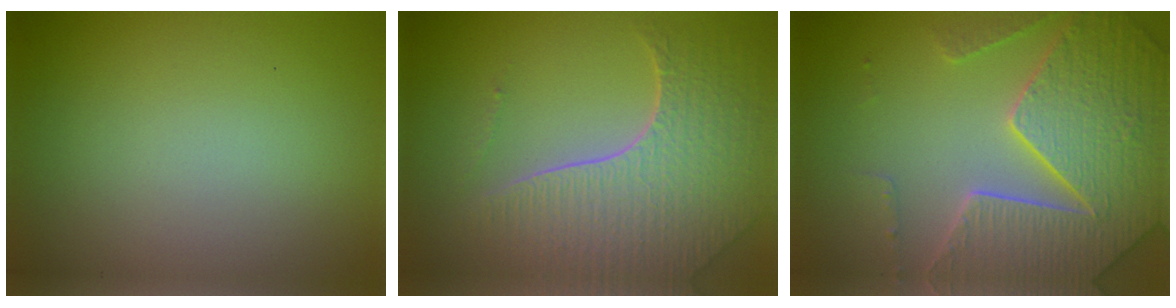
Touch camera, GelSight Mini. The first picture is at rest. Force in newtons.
{"total": 7.3, "press": 5.2, "slide": 5.1}
{"total": 7.5, "press": 7.2, "slide": 2.1}